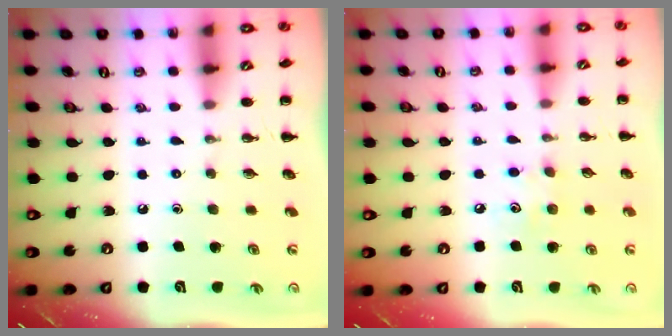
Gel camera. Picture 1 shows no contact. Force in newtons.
{"total": 5.2, "press": 5.1, "slide": 1.3}